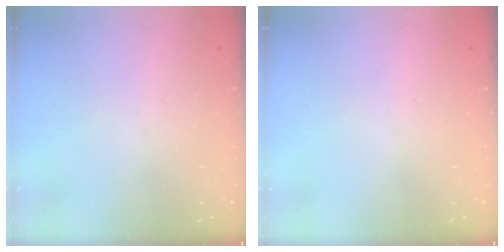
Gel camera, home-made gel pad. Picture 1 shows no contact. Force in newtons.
{"total": 0.0}